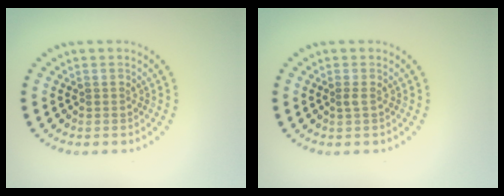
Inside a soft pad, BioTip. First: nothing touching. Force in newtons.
{"total": 0.6, "press": 0.5, "slide": 0.3}